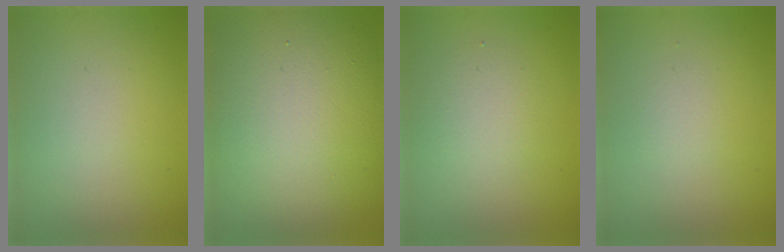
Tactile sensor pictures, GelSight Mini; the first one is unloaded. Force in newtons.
{"total": 15.6, "press": 15.6, "slide": 1.1}
{"total": 2.3, "press": 2.3, "slide": 0.2}
{"total": 0.7, "press": 0.7, "slide": 0.0}